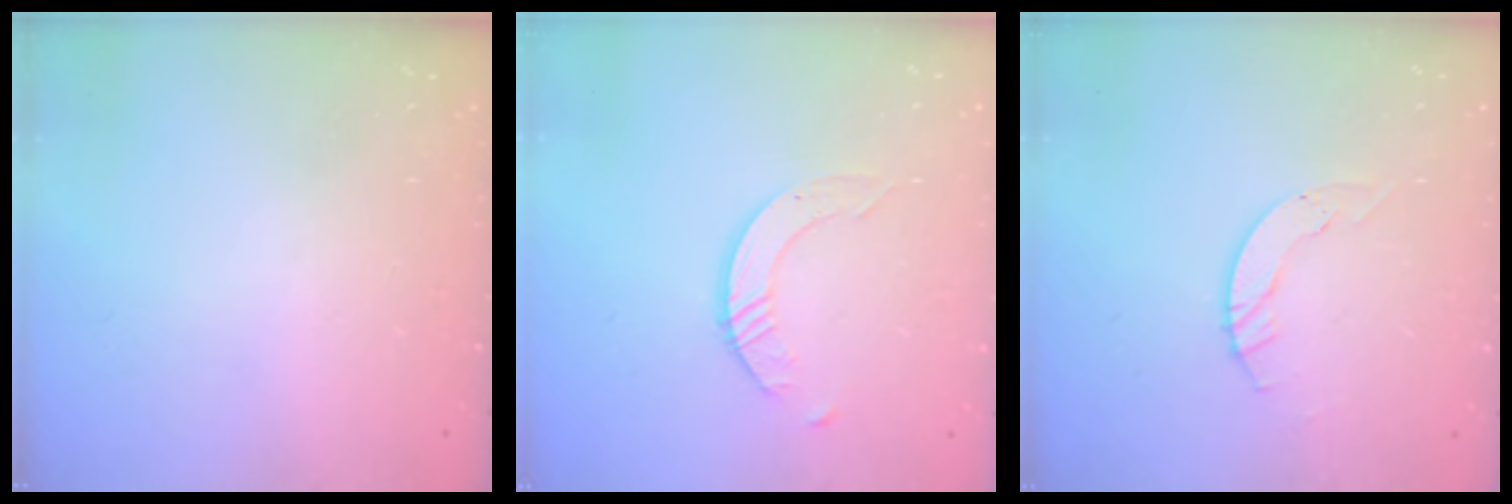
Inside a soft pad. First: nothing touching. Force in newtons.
{"total": 3.1, "press": 3.1, "slide": 0.3}
{"total": 4.0, "press": 4.0, "slide": 0.4}